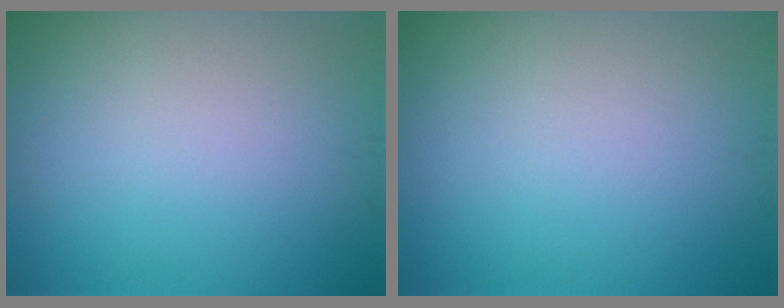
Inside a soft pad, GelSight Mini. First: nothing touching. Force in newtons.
{"total": 0.0}